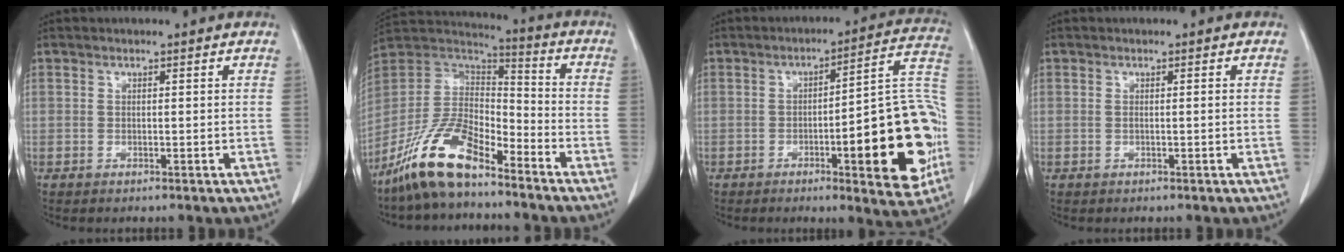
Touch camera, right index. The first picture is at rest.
{"total": 14.0, "force": [-10.1, 4.5, 8.6], "torque": [-0.173, 0.013, -0.192]}
{"total": 18.9, "force": [-4.8, 3.4, 18.0], "torque": [-0.182, 0.025, -0.058]}
{"total": 0.5, "force": [-0.1, -0.1, 0.5], "torque": [-0.011, 0.000, 0.000]}